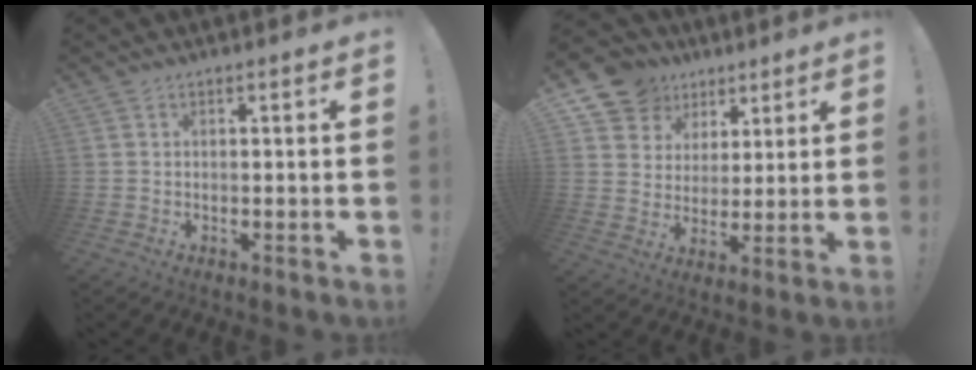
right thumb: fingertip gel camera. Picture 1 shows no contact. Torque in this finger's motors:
{"motor_torque": [0.27, 1.26, 0.66, 0.50, -0.01]}